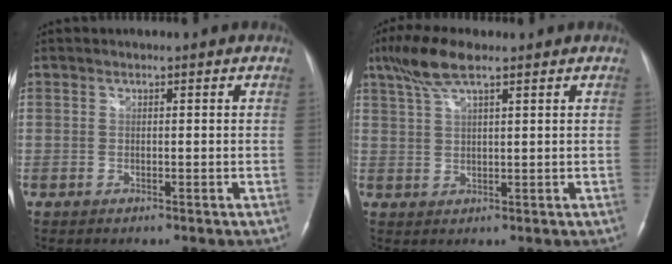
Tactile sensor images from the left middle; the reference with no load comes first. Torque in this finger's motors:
{"motor_torque": [0.68, -0.27, 0.04, 0.09]}